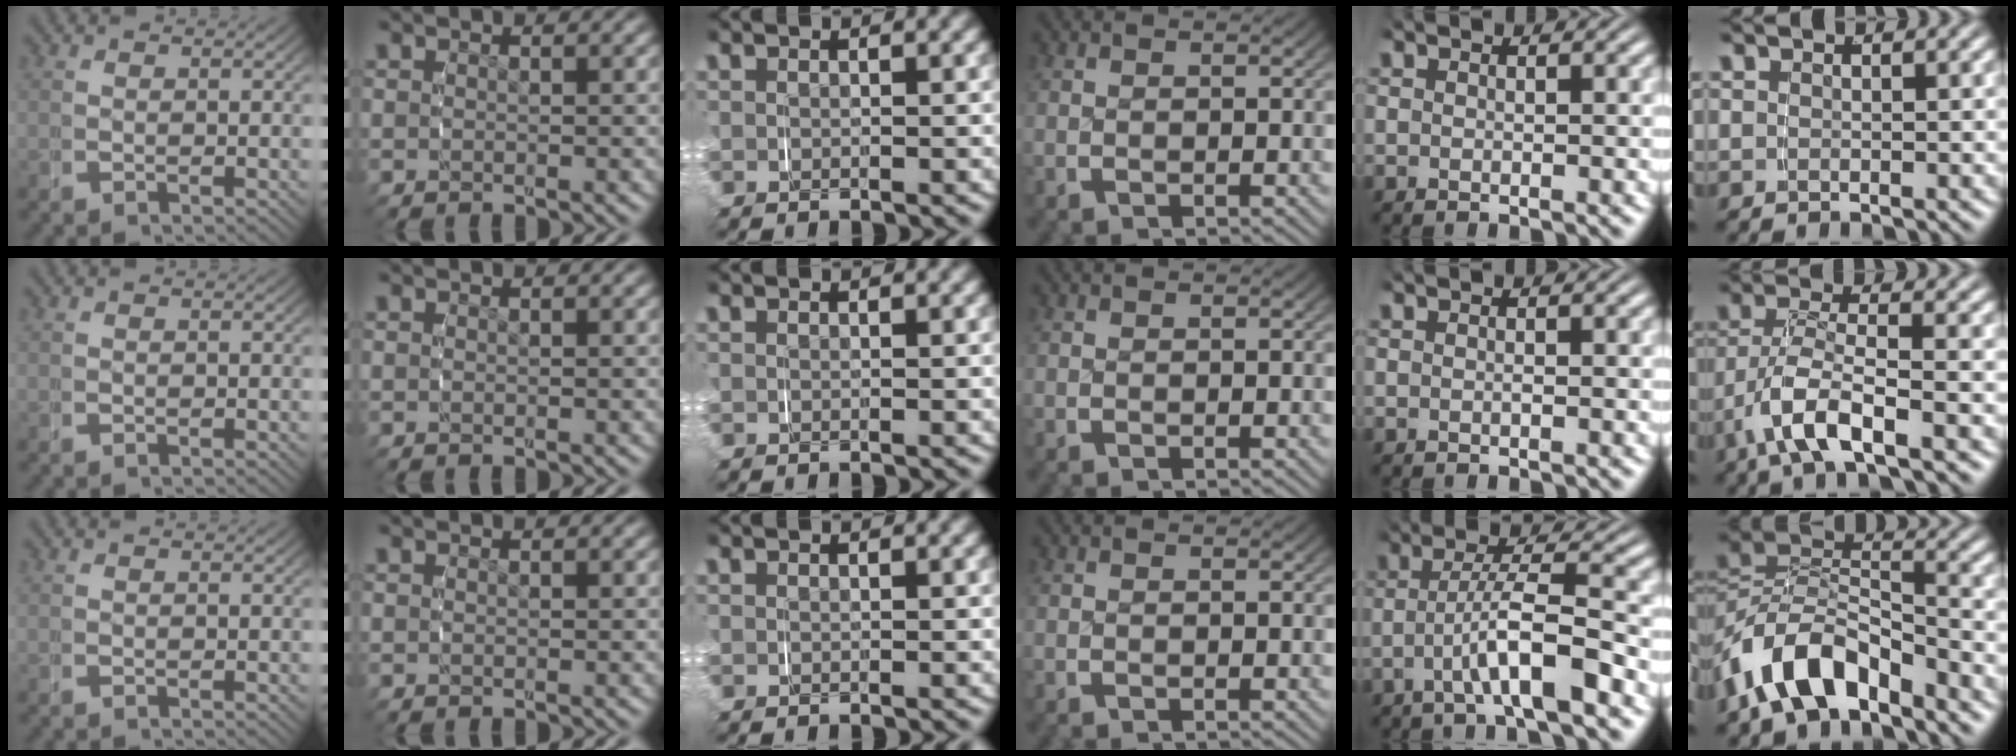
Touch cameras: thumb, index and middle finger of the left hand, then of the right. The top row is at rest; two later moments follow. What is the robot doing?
{"motion": "grasp_and_lifting", "object": "string"}